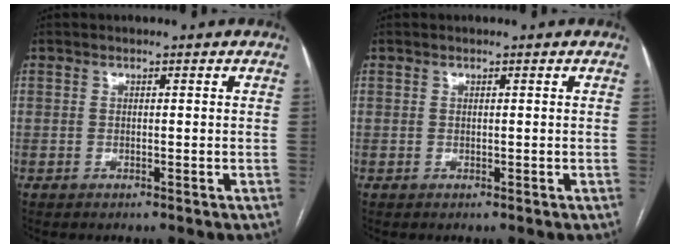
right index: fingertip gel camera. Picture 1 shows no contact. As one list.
[{"total": 0.0}]